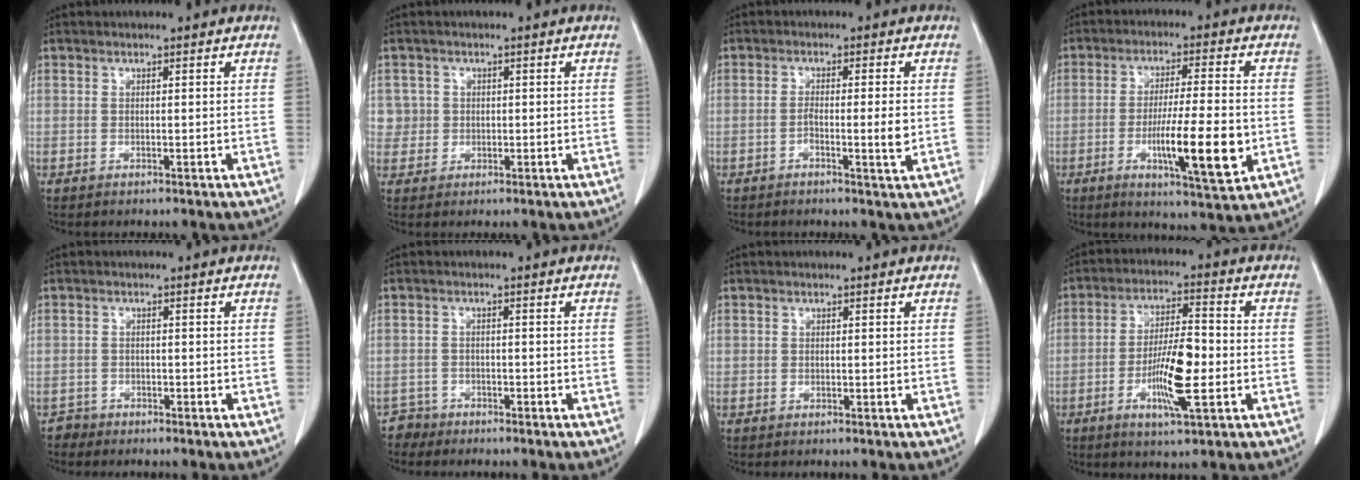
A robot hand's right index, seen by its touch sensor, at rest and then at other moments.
{"total": 2.6, "force": [0.3, 2.5, -0.3], "torque": [0.023, 0.006, 0.001]}
{"total": 3.4, "force": [-0.9, 0.2, 3.3], "torque": [-0.054, -0.001, -0.015]}
{"total": 11.7, "force": [-2.9, 1.2, 11.2], "torque": [-0.185, -0.015, -0.048]}
{"total": 1.6, "force": [-1.2, 0.7, -0.7], "torque": [0.012, 0.003, -0.027]}
{"total": 2.2, "force": [-1.7, 0.9, -1.0], "torque": [0.020, 0.003, -0.035]}
{"total": 0.0}
{"total": 9.7, "force": [-2.7, 1.7, 9.2], "torque": [-0.169, -0.001, -0.048]}